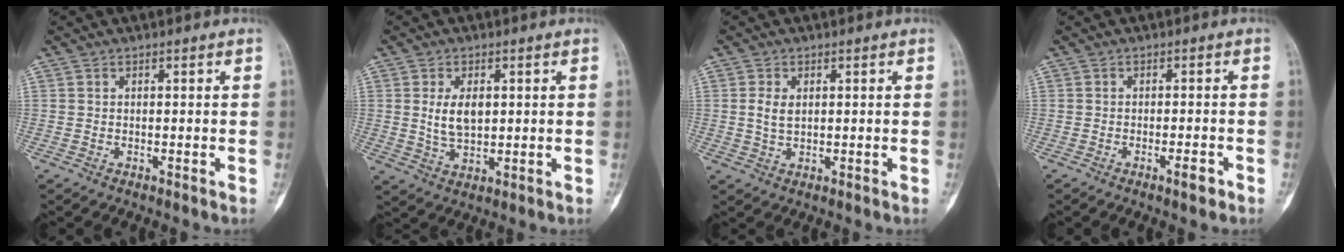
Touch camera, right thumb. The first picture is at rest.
{"total": 6.0, "force": [1.1, 3.5, 4.8], "torque": [-0.079, -0.009, 0.025]}
{"total": 3.1, "force": [0.6, 1.9, 2.4], "torque": [-0.045, -0.003, 0.013]}
{"total": 2.4, "force": [-1.4, 0.6, 1.9], "torque": [-0.029, 0.005, -0.021]}